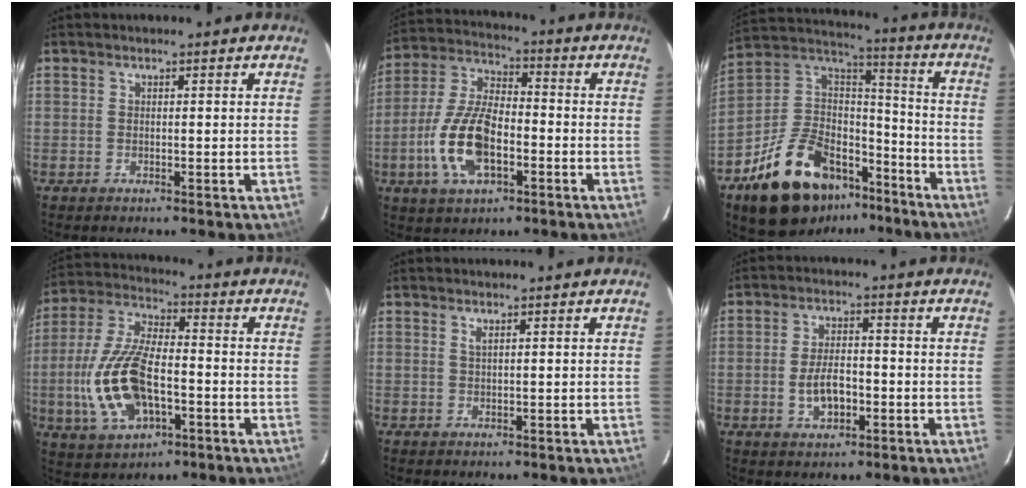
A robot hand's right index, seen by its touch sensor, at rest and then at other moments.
{"total": 13.9, "force": [-4.4, 6.4, 11.5], "torque": [-0.248, 0.003, -0.083]}
{"total": 23.6, "force": [-14.6, 13.4, 12.8], "torque": [-0.268, 0.042, -0.222]}
{"total": 16.3, "force": [-4.0, 7.8, 13.8], "torque": [-0.304, -0.003, -0.068]}
{"total": 0.7, "force": [0.5, 0.0, 0.6], "torque": [-0.011, 0.001, 0.009]}
{"total": 6.2, "force": [-1.8, 3.1, 5.1], "torque": [-0.102, 0.003, -0.026]}